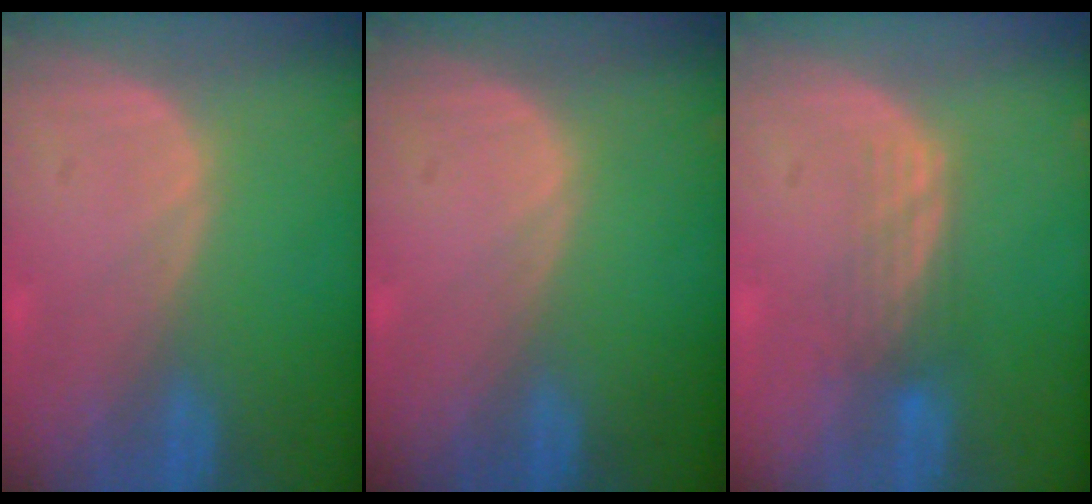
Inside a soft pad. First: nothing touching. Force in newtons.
{"total": 0.0}
{"total": 3.5, "press": 2.8, "slide": 2.1}